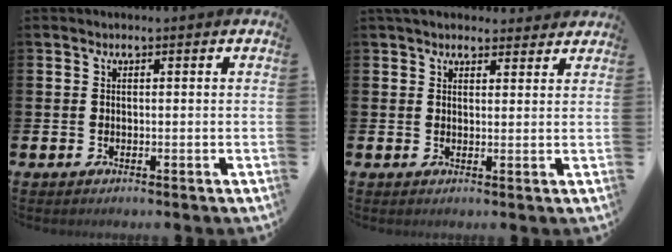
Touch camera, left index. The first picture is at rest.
{"total": 3.4, "force": [3.1, 1.2, 0.6], "torque": [-0.004, -0.012, 0.054]}